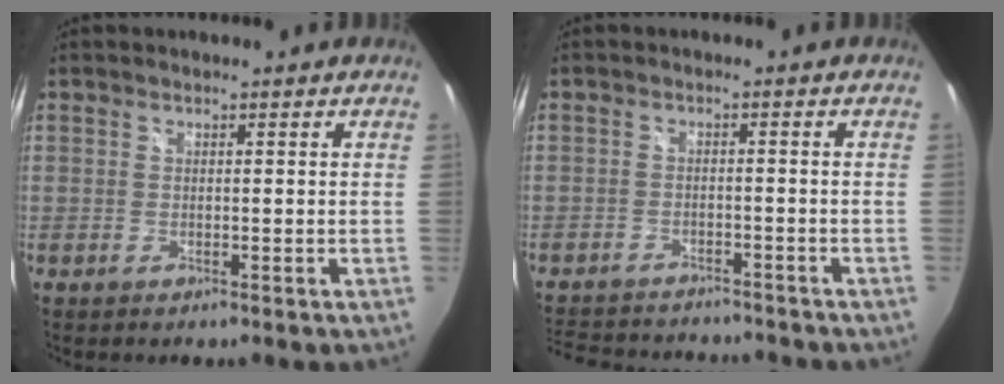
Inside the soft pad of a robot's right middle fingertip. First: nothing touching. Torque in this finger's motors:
{"motor_torque": [1.07, -1.07, 0.09, 0.04]}